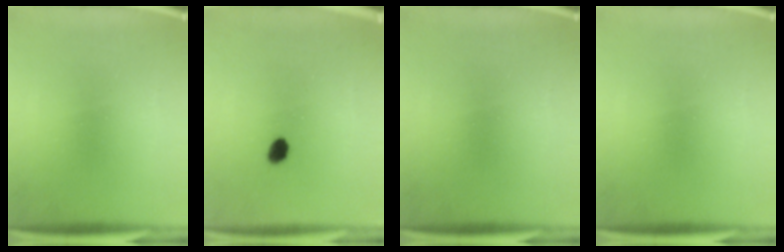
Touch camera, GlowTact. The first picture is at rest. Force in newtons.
{"total": 2.5}
{"total": 0.0}
{"total": 0.0}